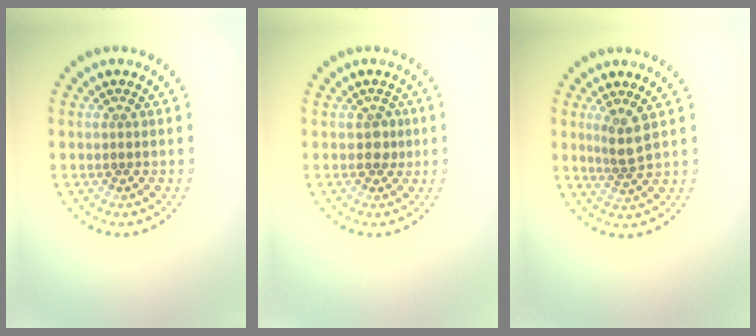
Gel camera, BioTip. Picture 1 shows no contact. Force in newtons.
{"total": 1.3, "press": 1.2, "slide": 0.5}
{"total": 2.3, "press": 1.7, "slide": 1.4}